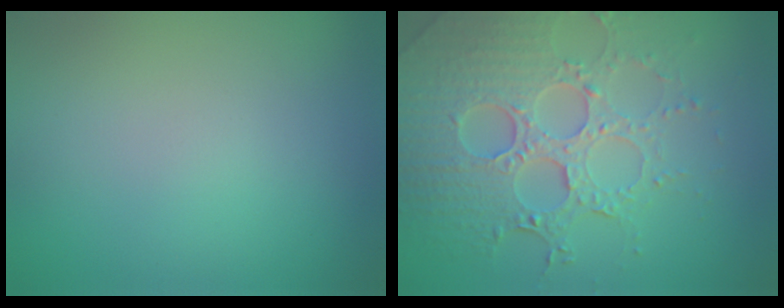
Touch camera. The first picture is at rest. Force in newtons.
{"total": 7.7, "press": 5.7, "slide": 5.2}